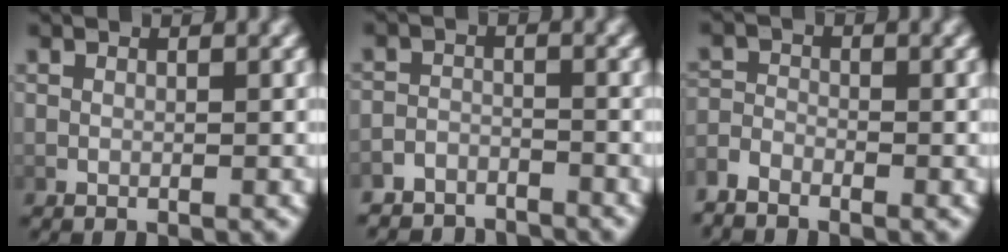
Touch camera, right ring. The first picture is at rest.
{"total": 4.7, "force": [-4.6, 1.2, 0.1], "torque": [0.003, -0.016, -0.076]}
{"total": 2.2, "force": [-2.0, 1.0, 0.3], "torque": [-0.015, -0.013, -0.036]}